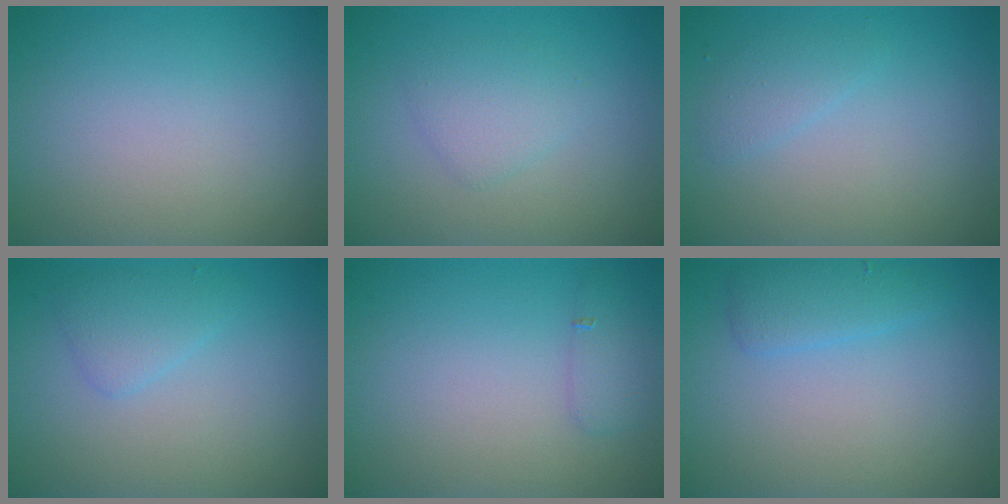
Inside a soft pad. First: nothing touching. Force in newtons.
{"total": 2.0, "press": 2.0, "slide": 0.1}
{"total": 1.3, "press": 1.3, "slide": 0.0}
{"total": 1.9, "press": 1.9, "slide": 0.0}
{"total": 1.4, "press": 1.4, "slide": 0.0}
{"total": 2.1, "press": 2.1, "slide": 0.2}